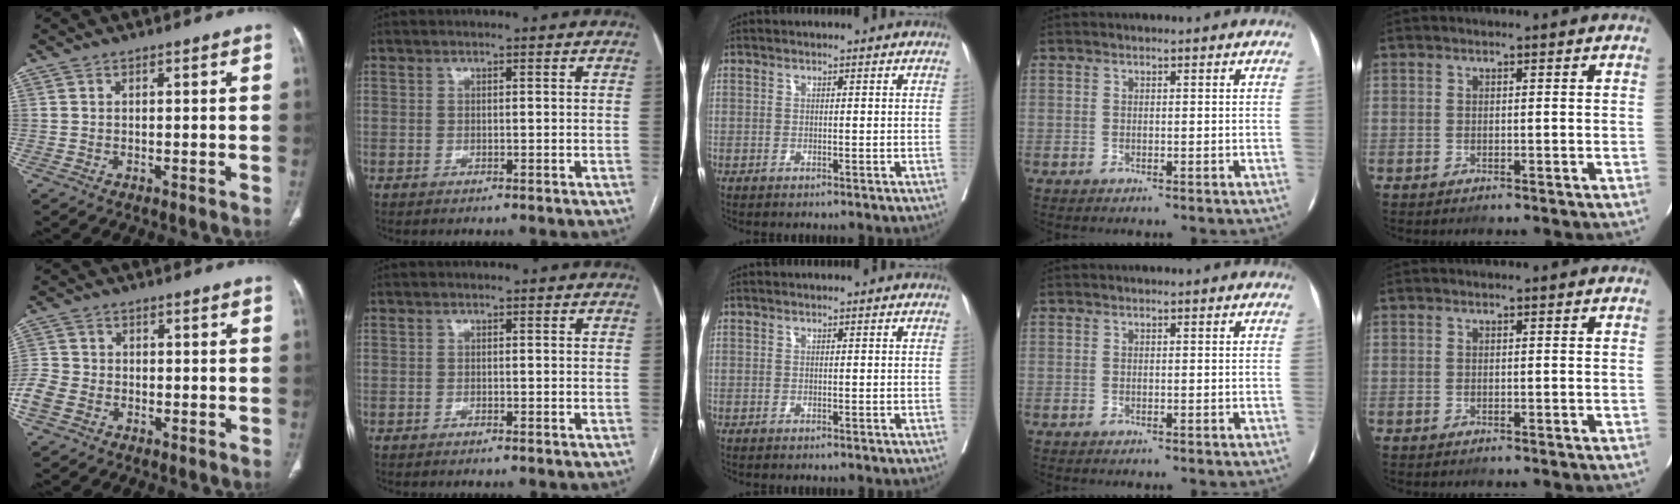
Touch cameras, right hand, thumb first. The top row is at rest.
{"thumb": {"total": 6.2, "force": [-2.8, 4.6, 3.1], "torque": [-0.075, 0.012, -0.055]}}